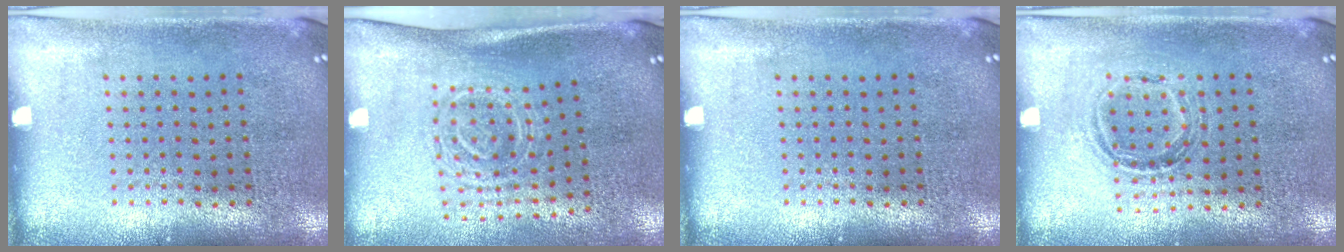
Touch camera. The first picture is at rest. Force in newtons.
{"total": 1.7, "press": 1.3, "slide": 1.2}
{"total": 0.0}
{"total": 1.1, "press": 1.0, "slide": 0.4}